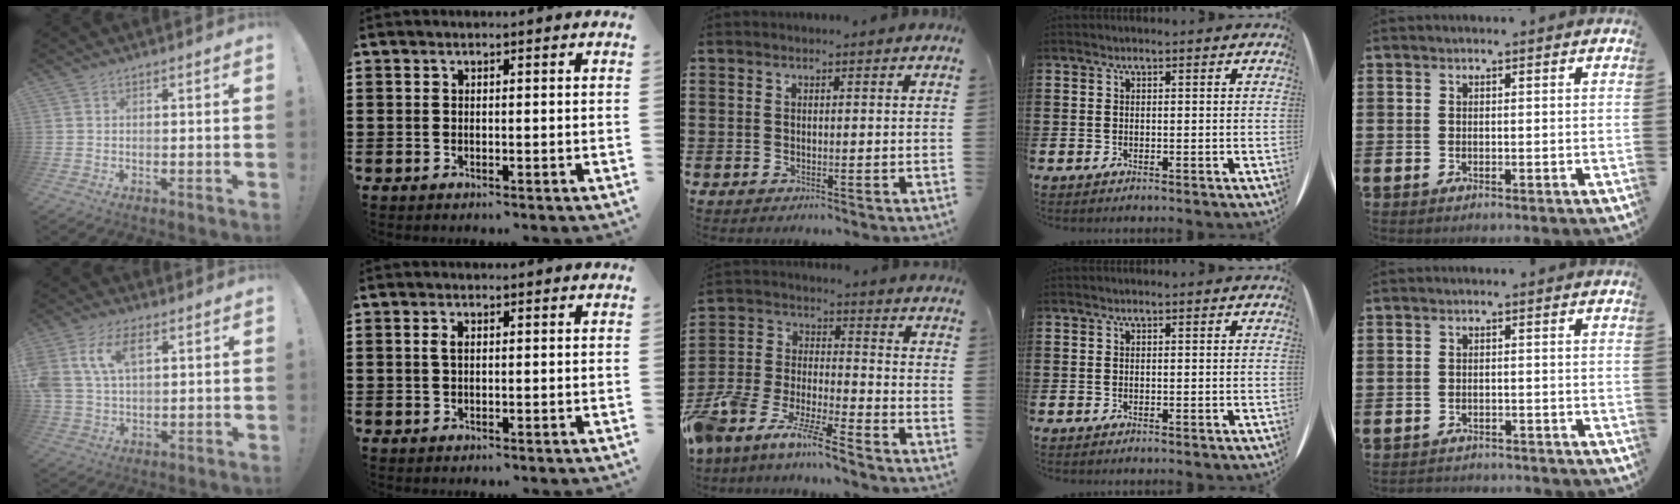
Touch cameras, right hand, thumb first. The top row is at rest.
{"thumb": {"total": 11.1, "force": [4.0, 7.0, 7.6], "torque": [-0.168, 0.000, 0.073]}, "index": {"total": 1.5, "force": [0.3, 0.7, 1.3], "torque": [-0.029, 0.005, 0.004]}, "middle": {"total": 8.6, "force": [-8.2, 0.6, 2.5], "torque": [-0.073, 0.003, -0.170]}, "little": {"total": 1.6, "force": [-1.6, 0.0, -0.2], "torque": [-0.001, 0.003, -0.036]}}